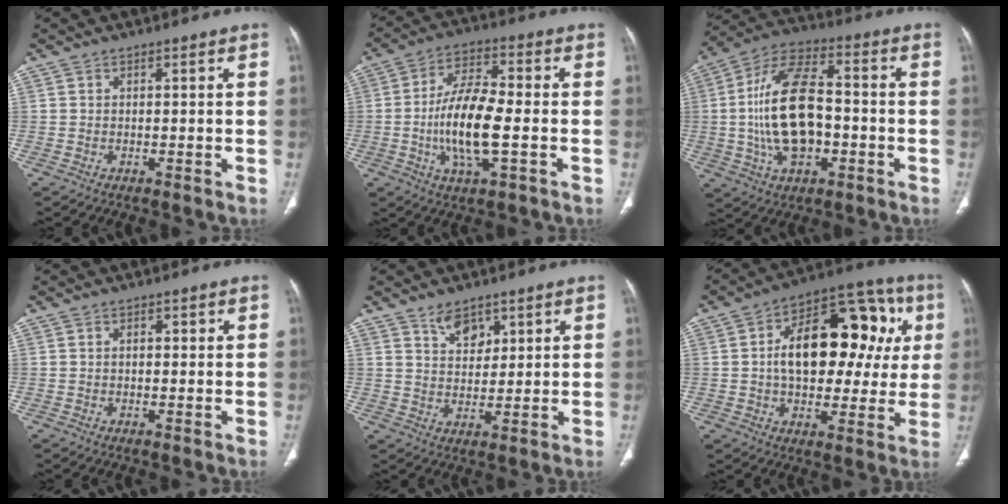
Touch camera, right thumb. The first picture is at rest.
{"total": 13.5, "force": [-2.3, 4.8, 12.4], "torque": [-0.243, 0.015, -0.045]}
{"total": 18.8, "force": [-1.9, 10.2, 15.7], "torque": [-0.294, 0.031, -0.033]}
{"total": 1.3, "force": [0.3, 0.8, 1.0], "torque": [-0.016, 0.003, 0.005]}
{"total": 5.4, "force": [3.5, 3.2, 2.6], "torque": [-0.021, -0.027, 0.066]}
{"total": 22.8, "force": [3.7, 13.2, 18.2], "torque": [-0.216, 0.031, 0.047]}